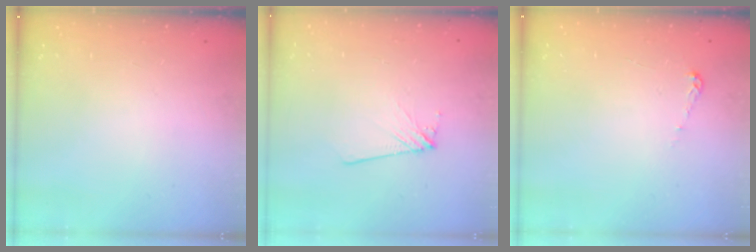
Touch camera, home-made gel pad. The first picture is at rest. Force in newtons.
{"total": 4.3, "press": 4.2, "slide": 0.6}
{"total": 3.9, "press": 3.9, "slide": 0.3}